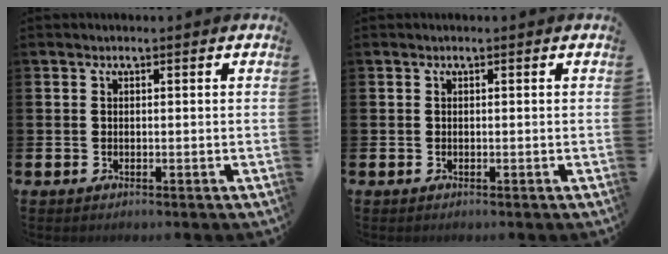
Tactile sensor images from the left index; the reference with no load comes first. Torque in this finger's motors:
{"motor_torque": [-0.02, 0.01, 0.03, 0.00]}